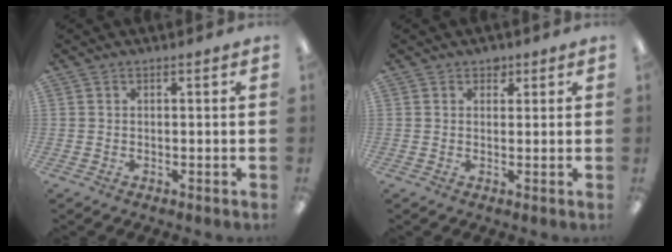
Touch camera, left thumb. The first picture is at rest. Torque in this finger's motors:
{"motor_torque": [0.13, -0.09, 0.42, 0.02, 0.00]}